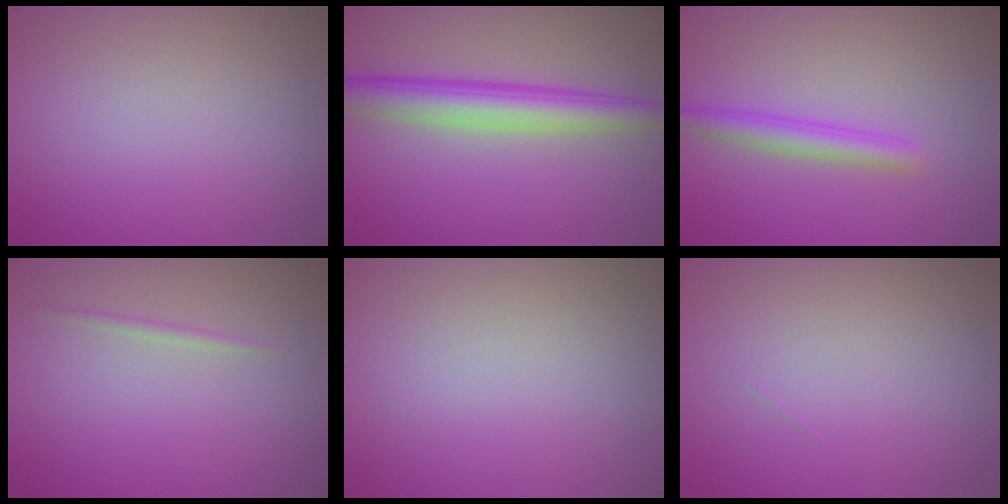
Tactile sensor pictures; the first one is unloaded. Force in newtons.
{"total": 5.5, "press": 5.5, "slide": 0.1}
{"total": 2.8, "press": 2.8, "slide": 0.0}
{"total": 0.6, "press": 0.6, "slide": 0.0}
{"total": 0.0}
{"total": 0.0}